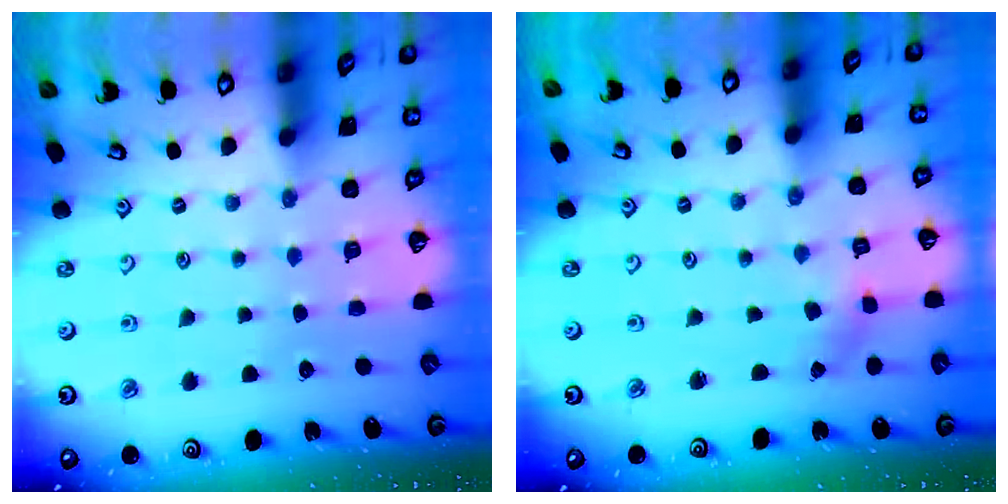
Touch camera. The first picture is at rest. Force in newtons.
{"total": 1.2, "press": 1.2, "slide": 0.2}